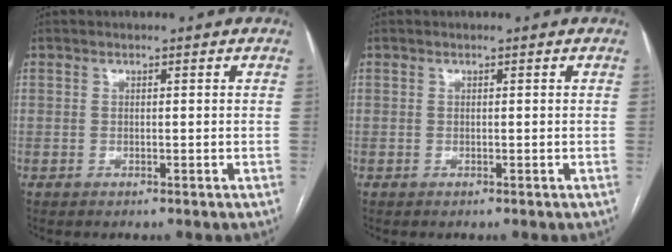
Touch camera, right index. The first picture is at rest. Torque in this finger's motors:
{"motor_torque": [0.00, 0.00, 0.00, 0.00]}